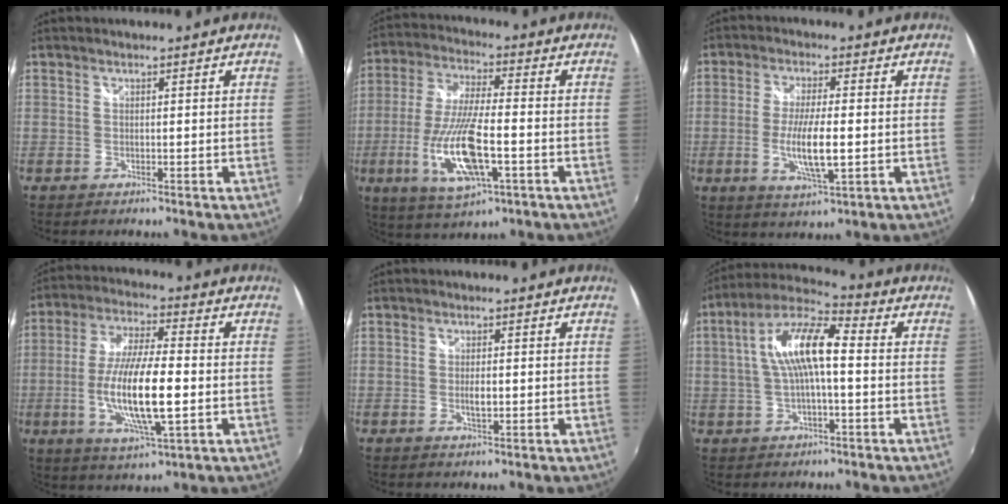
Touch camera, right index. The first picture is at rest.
{"total": 15.8, "force": [-4.9, 4.7, 14.3], "torque": [-0.301, -0.020, -0.087]}
{"total": 8.6, "force": [-1.5, 1.6, 8.3], "torque": [-0.159, -0.015, -0.026]}
{"total": 15.0, "force": [-2.7, 3.2, 14.4], "torque": [-0.283, -0.013, -0.049]}
{"total": 1.8, "force": [-0.2, 0.7, 1.7], "torque": [-0.030, -0.004, -0.002]}
{"total": 11.9, "force": [0.5, 3.5, 11.4], "torque": [-0.219, 0.022, 0.005]}